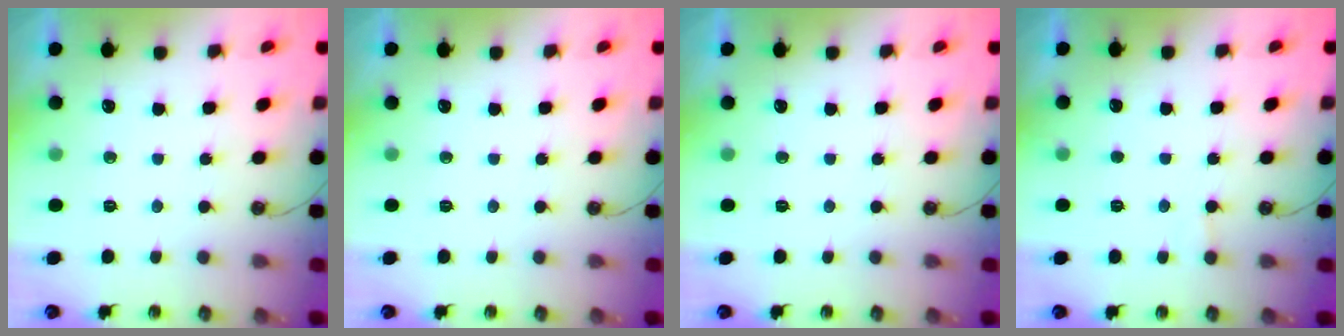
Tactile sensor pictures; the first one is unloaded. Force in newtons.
{"total": 0.0}
{"total": 0.0}
{"total": 4.8, "press": 4.7, "slide": 0.8}